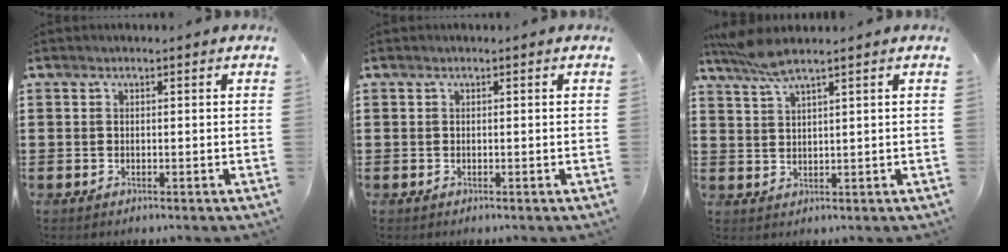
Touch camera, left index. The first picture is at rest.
{"total": 0.0}
{"total": 4.5, "force": [3.5, 0.2, 2.9], "torque": [-0.066, -0.003, 0.063]}